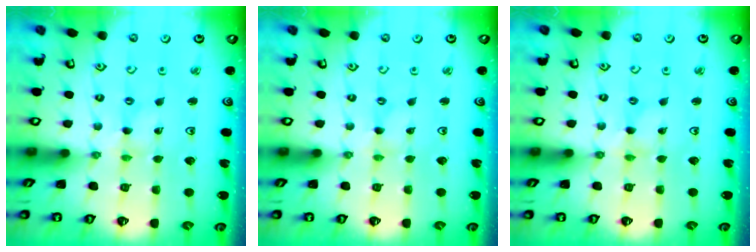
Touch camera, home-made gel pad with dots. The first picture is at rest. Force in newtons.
{"total": 0.0}
{"total": 0.7, "press": 0.7, "slide": 0.1}